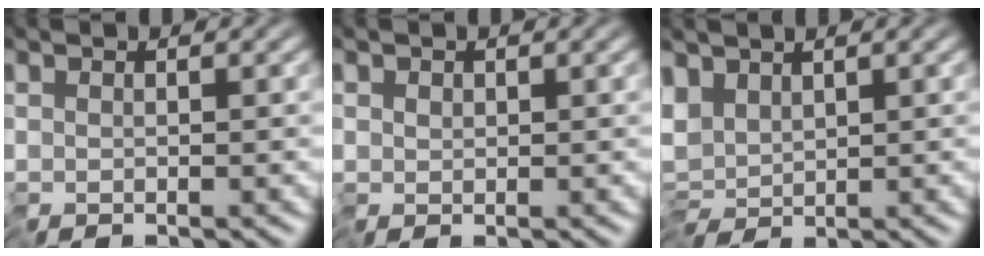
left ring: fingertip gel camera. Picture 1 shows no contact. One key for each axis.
{"total": 0.9, "fx": 0.0, "fy": 0.8, "fz": 0.5, "tx": -0.013, "ty": 0.000, "tz": -0.002}
{"total": 2.9, "fx": 0.0, "fy": 1.9, "fz": 2.3, "tx": -0.040, "ty": 0.001, "tz": -0.003}